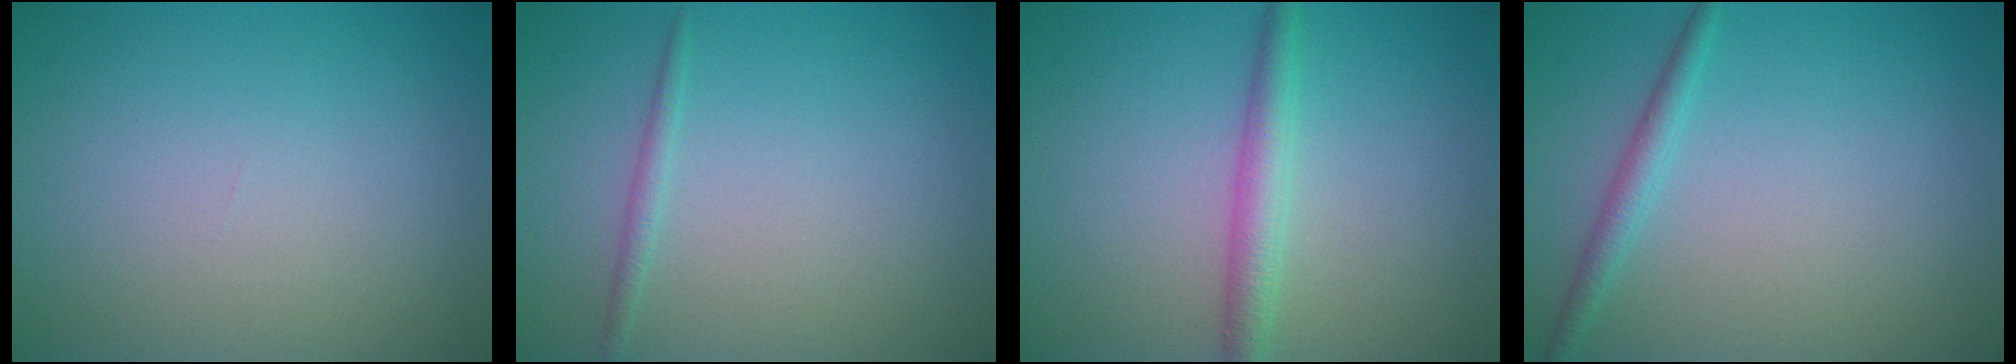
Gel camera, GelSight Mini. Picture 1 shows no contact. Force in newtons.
{"total": 0.9, "press": 0.9, "slide": 0.1}
{"total": 2.7, "press": 2.7, "slide": 0.1}
{"total": 1.7, "press": 1.7, "slide": 0.0}